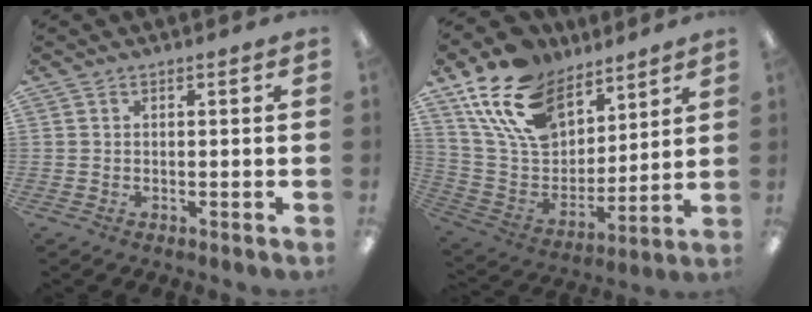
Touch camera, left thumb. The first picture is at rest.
{"total": 20.1, "force": [13.1, 11.9, 9.5], "torque": [-0.192, -0.065, 0.248]}